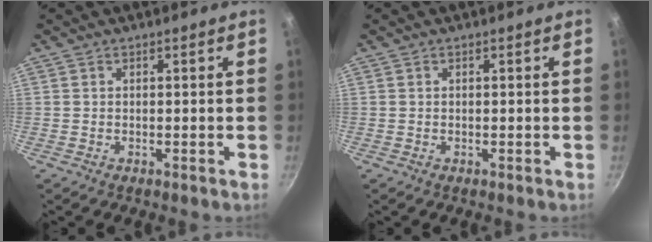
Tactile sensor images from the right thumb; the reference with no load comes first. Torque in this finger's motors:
{"motor_torque": [0.12, 0.10, 0.24, 0.04, -0.02]}